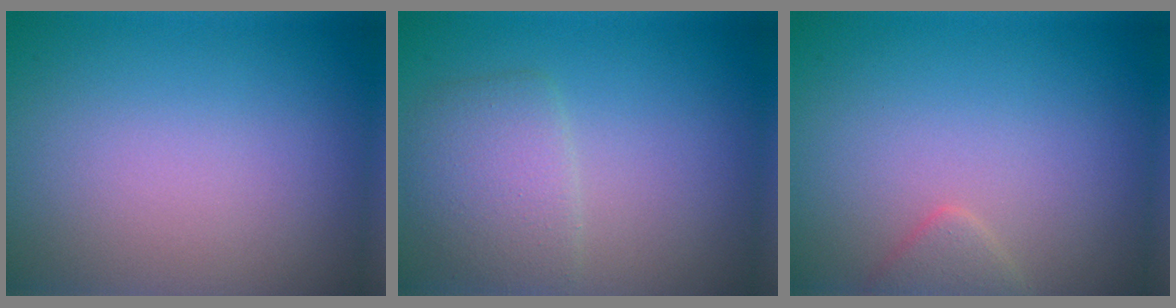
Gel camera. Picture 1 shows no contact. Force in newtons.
{"total": 3.2, "press": 3.2, "slide": 0.2}
{"total": 1.5, "press": 1.5, "slide": 0.1}